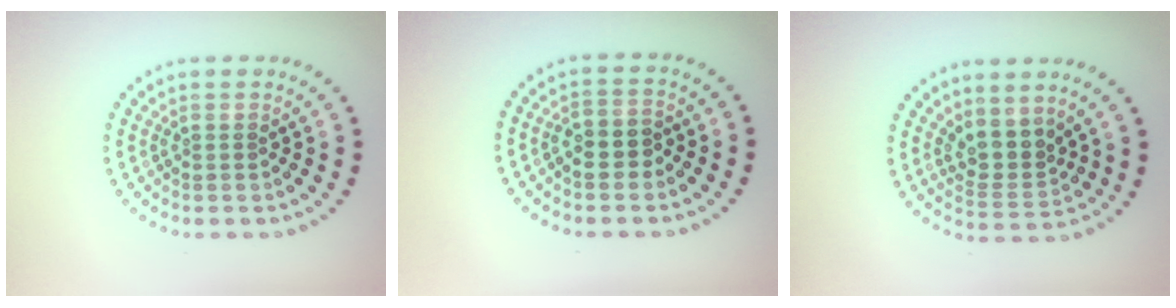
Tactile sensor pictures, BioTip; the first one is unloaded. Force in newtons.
{"total": 2.1, "press": 2.0, "slide": 0.7}
{"total": 3.0, "press": 2.3, "slide": 1.8}